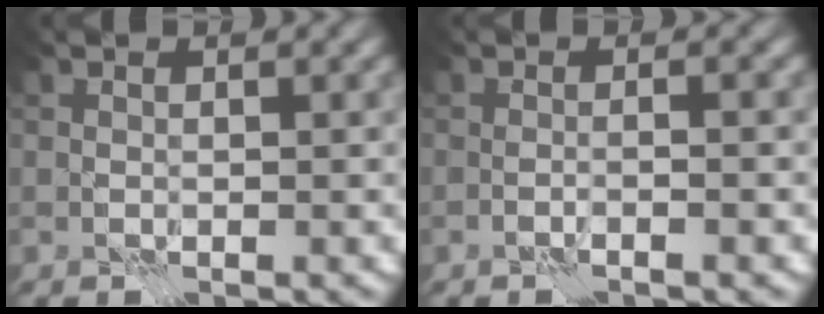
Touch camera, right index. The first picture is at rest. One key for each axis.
{"total": 1.5, "fx": -0.5, "fy": 0.0, "fz": 1.4, "tx": -0.007, "ty": -0.003, "tz": -0.019}